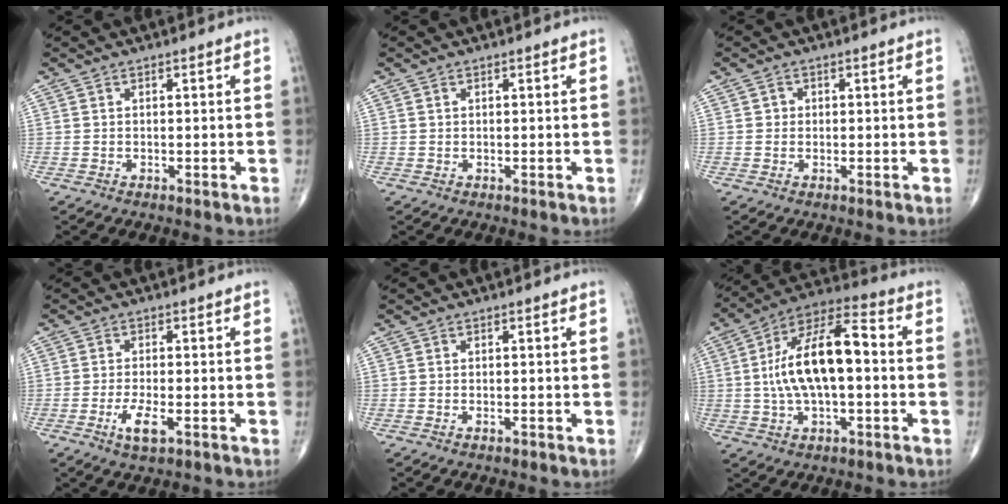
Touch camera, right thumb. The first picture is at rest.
{"total": 0.0}
{"total": 1.2, "force": [0.1, 1.2, 0.3], "torque": [0.002, 0.003, -0.001]}
{"total": 4.5, "force": [-2.0, 1.4, 3.9], "torque": [-0.079, 0.000, -0.034]}
{"total": 0.5, "force": [-0.4, 0.2, 0.3], "torque": [-0.006, 0.002, -0.007]}
{"total": 16.4, "force": [-0.1, 7.1, 14.8], "torque": [-0.267, 0.041, -0.008]}